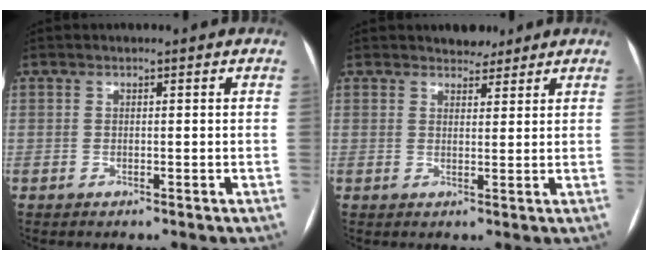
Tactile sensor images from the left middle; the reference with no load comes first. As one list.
[{"total": 3.0, "force": [2.6, 1.4, 0.5], "torque": [-0.005, 0.001, 0.037]}]